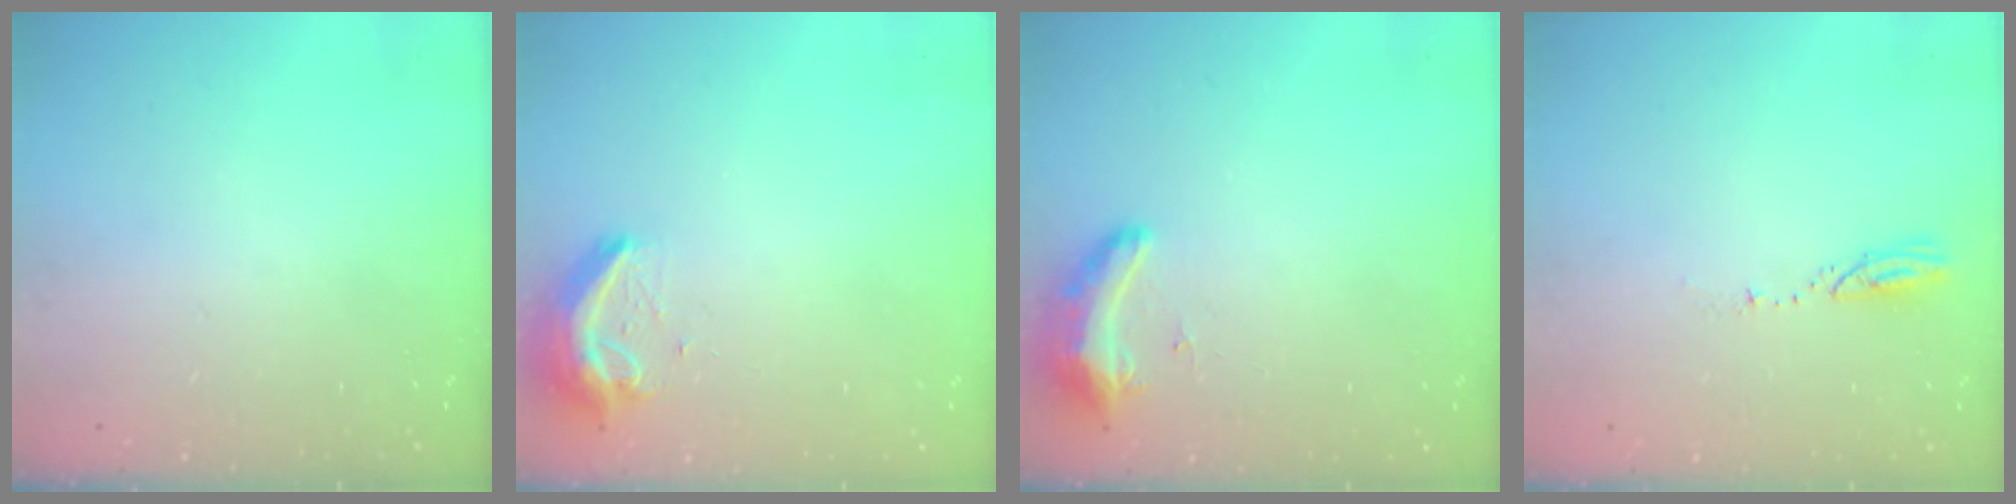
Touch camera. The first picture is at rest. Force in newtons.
{"total": 9.5, "press": 9.5, "slide": 0.6}
{"total": 8.7, "press": 8.5, "slide": 1.6}
{"total": 3.1, "press": 3.1, "slide": 0.3}